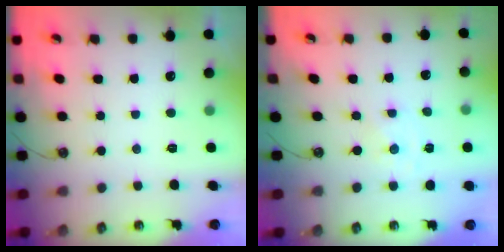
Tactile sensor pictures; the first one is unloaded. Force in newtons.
{"total": 0.0}